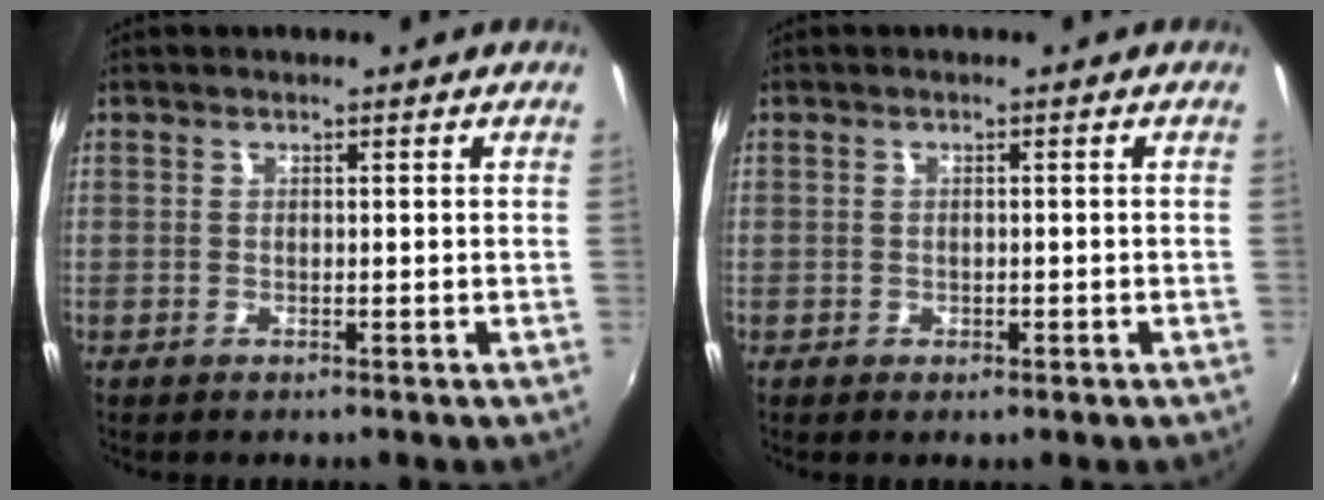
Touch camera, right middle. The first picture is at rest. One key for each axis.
{"total": 1.1, "fx": -0.6, "fy": 0.8, "fz": 0.5, "tx": -0.009, "ty": -0.006, "tz": -0.011}